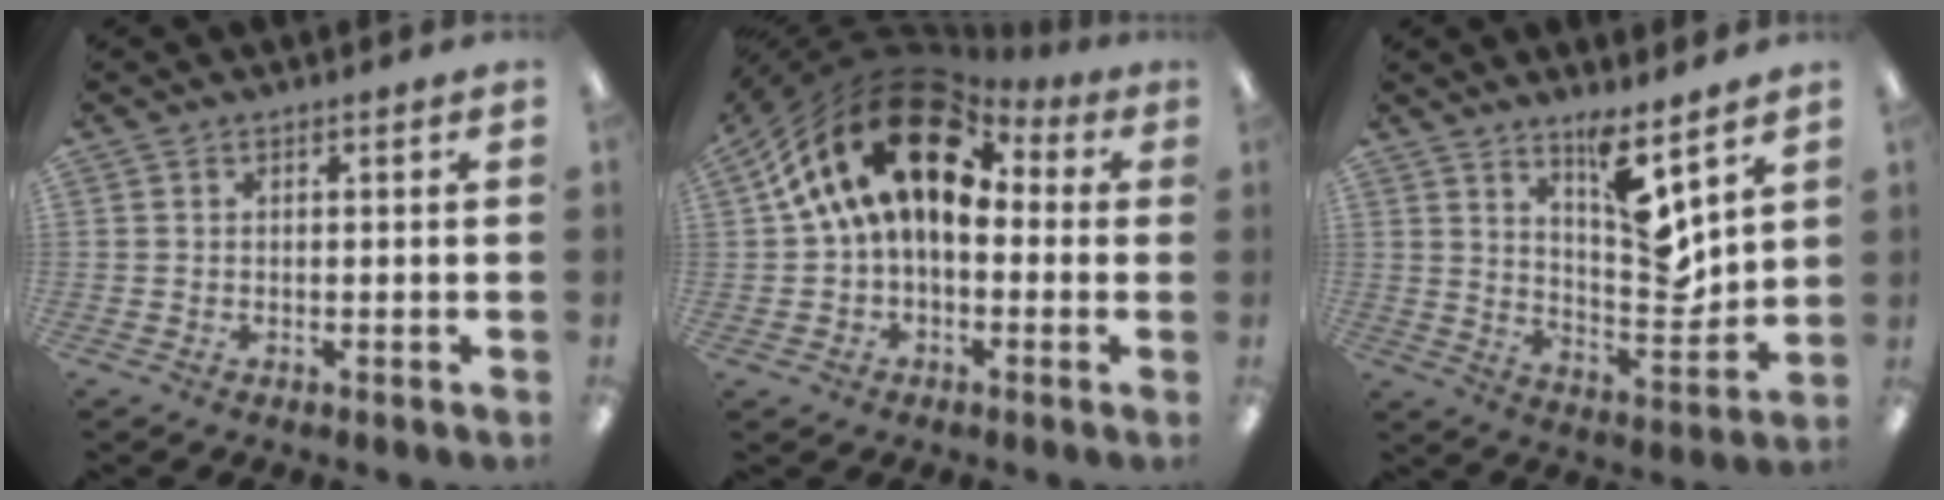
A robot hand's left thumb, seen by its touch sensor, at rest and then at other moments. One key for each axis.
{"total": 19.5, "fx": 6.3, "fy": 11.9, "fz": 14.0, "tx": -0.268, "ty": -0.011, "tz": 0.105}
{"total": 10.3, "fx": 7.3, "fy": 2.5, "fz": 6.7, "tx": -0.092, "ty": -0.063, "tz": 0.123}